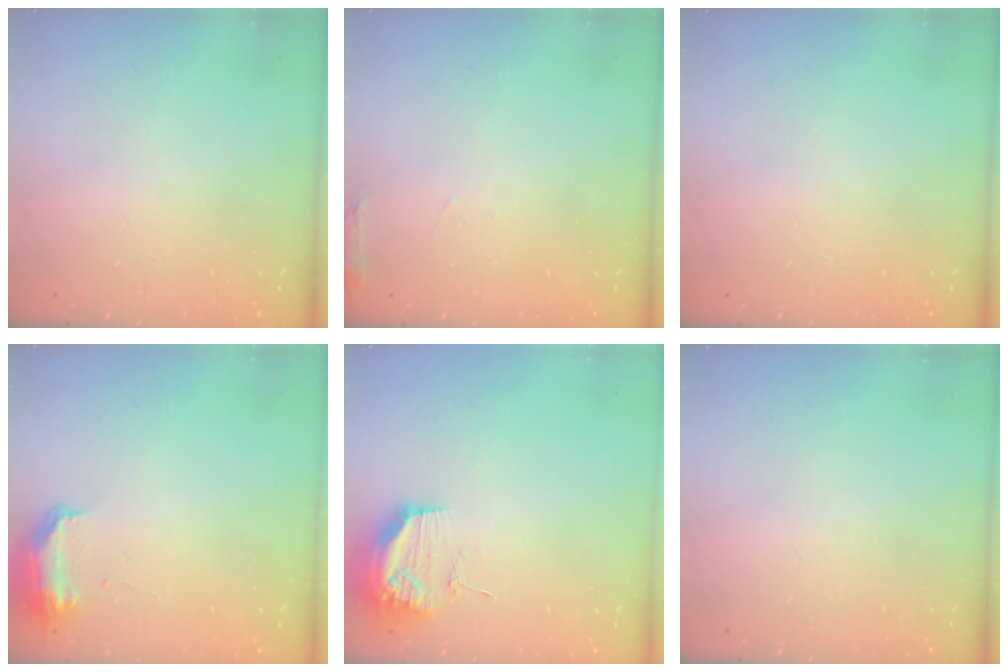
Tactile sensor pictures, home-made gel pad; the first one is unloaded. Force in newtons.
{"total": 5.2, "press": 5.0, "slide": 1.3}
{"total": 0.0}
{"total": 8.5, "press": 8.4, "slide": 0.9}
{"total": 17.9, "press": 13.8, "slide": 11.4}
{"total": 0.0}